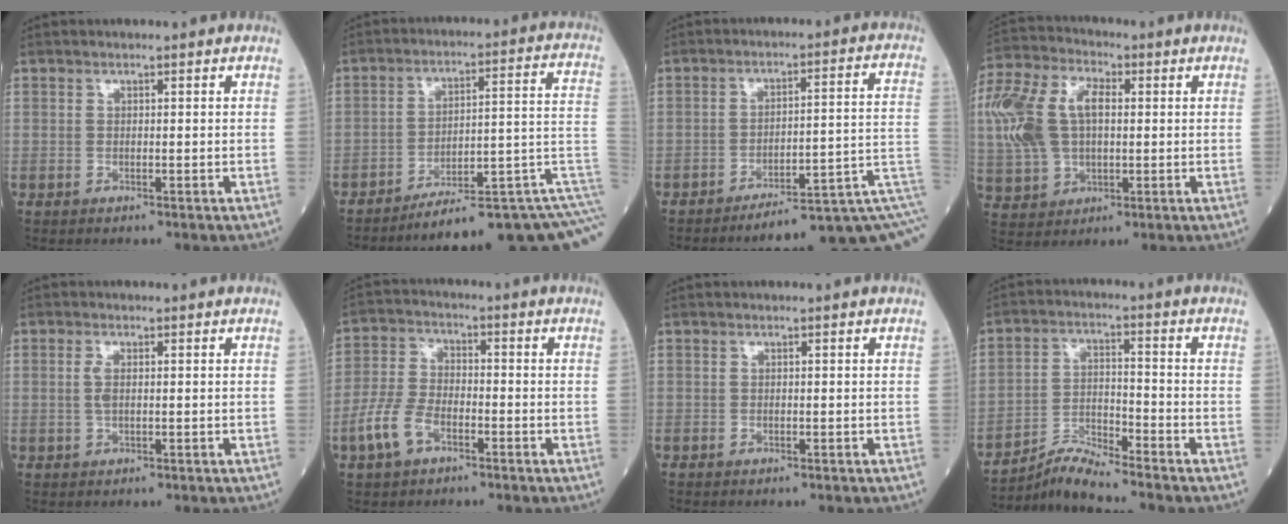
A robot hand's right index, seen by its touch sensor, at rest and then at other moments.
{"total": 17.6, "force": [-13.5, 0.6, 11.2], "torque": [-0.065, 0.055, -0.184]}
{"total": 14.0, "force": [-11.0, -0.7, 8.6], "torque": [-0.044, 0.043, -0.147]}
{"total": 15.5, "force": [2.0, 9.3, 12.2], "torque": [-0.296, 0.029, 0.043]}
{"total": 2.0, "force": [0.3, 0.8, 1.9], "torque": [-0.043, 0.000, 0.007]}
{"total": 7.1, "force": [-3.5, 3.8, 4.8], "torque": [-0.115, 0.007, -0.072]}
{"total": 0.0}
{"total": 5.8, "force": [-5.6, -1.2, 1.0], "torque": [-0.030, -0.013, -0.104]}